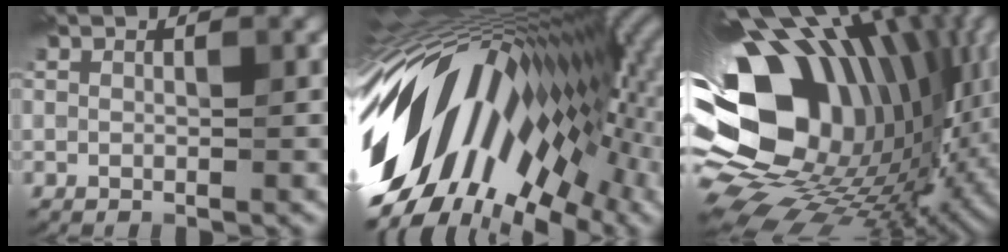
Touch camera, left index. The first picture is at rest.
{"total": 16.8, "force": [-1.0, 9.7, 13.7], "torque": [-0.248, 0.011, -0.030]}
{"total": 18.4, "force": [0.8, 12.8, 13.3], "torque": [-0.237, -0.032, 0.033]}